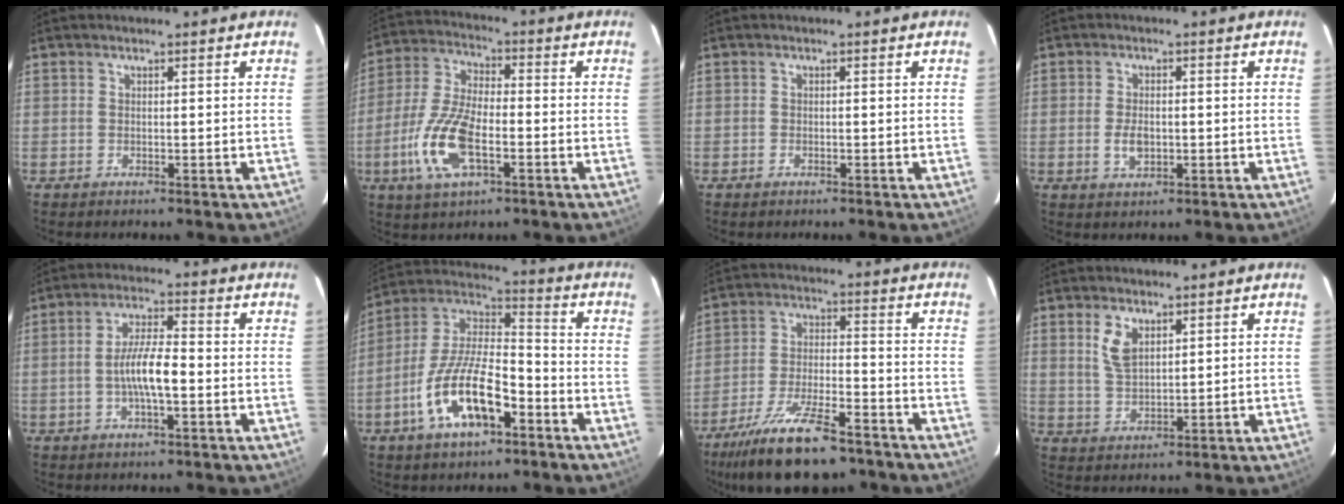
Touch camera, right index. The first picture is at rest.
{"total": 13.1, "force": [-4.5, 5.4, 11.1], "torque": [-0.243, -0.003, -0.088]}
{"total": 0.8, "force": [-0.6, 0.5, 0.2], "torque": [-0.005, 0.001, -0.011]}
{"total": 3.6, "force": [-0.7, 2.1, 2.9], "torque": [-0.057, -0.002, -0.011]}
{"total": 7.2, "force": [-1.7, 1.5, 6.8], "torque": [-0.130, 0.006, -0.030]}
{"total": 15.9, "force": [-7.4, 6.2, 12.7], "torque": [-0.257, 0.002, -0.136]}
{"total": 18.1, "force": [-13.6, 5.5, 10.5], "torque": [-0.213, -0.027, -0.228]}
{"total": 5.2, "force": [2.5, 2.7, 3.7], "torque": [-0.071, 0.003, 0.052]}